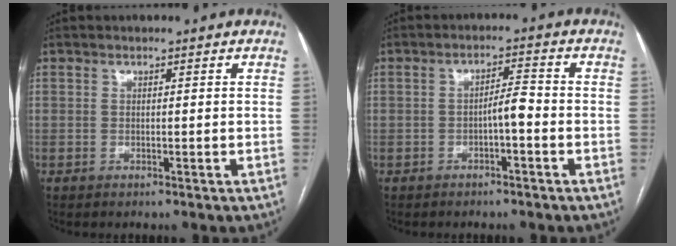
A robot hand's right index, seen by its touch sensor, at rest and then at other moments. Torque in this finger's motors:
{"motor_torque": [0.40, -0.12, 0.34, 0.07]}